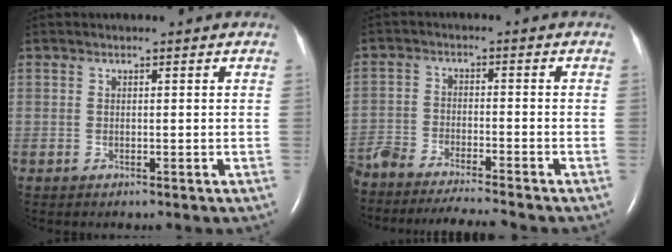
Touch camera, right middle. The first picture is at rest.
{"total": 15.4, "force": [-14.2, 0.6, 6.0], "torque": [-0.115, -0.021, -0.229]}